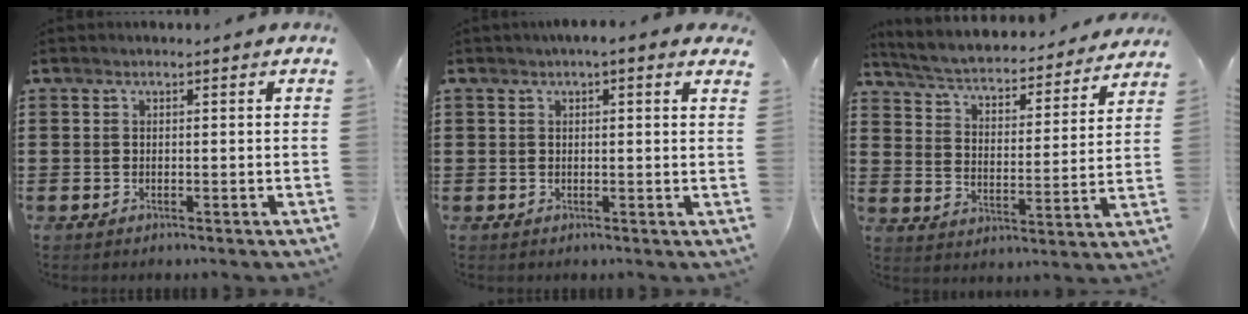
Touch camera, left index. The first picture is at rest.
{"total": 1.7, "force": [1.1, 0.1, 1.3], "torque": [-0.028, 0.001, 0.021]}
{"total": 3.7, "force": [3.6, 0.0, 1.1], "torque": [-0.042, -0.035, 0.052]}